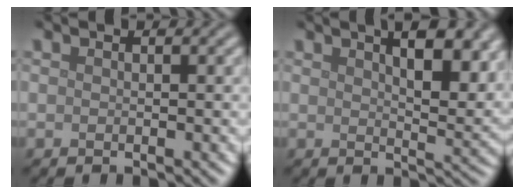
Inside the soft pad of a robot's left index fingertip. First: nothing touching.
{"total": 7.1, "force": [3.8, 2.5, 5.5], "torque": [-0.067, 0.010, 0.053]}